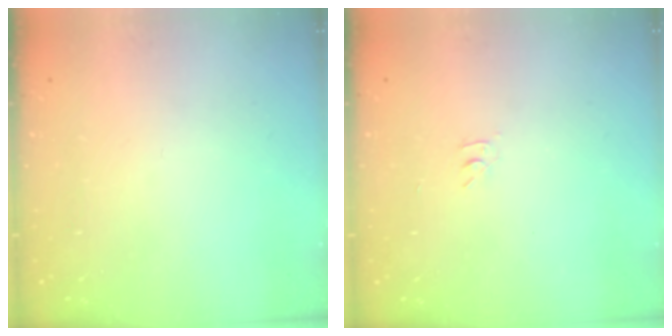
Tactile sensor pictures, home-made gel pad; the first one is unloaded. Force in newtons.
{"total": 2.8, "press": 2.8, "slide": 0.4}